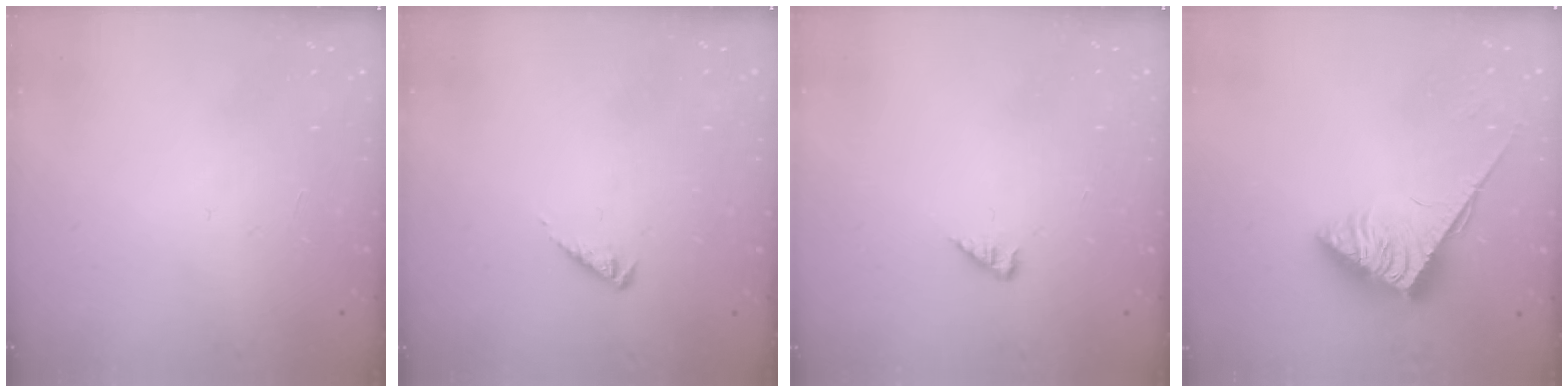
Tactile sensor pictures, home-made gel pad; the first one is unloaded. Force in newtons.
{"total": 2.9, "press": 2.9, "slide": 0.5}
{"total": 2.7, "press": 2.7, "slide": 0.4}
{"total": 3.9, "press": 3.9, "slide": 0.6}